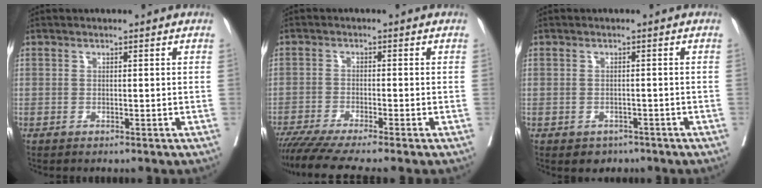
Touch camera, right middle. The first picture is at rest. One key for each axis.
{"total": 8.7, "fx": -7.2, "fy": -0.6, "fz": 4.7, "tx": -0.065, "ty": -0.020, "tz": -0.118}
{"total": 3.0, "fx": -2.1, "fy": 2.1, "fz": 0.5, "tx": -0.002, "ty": 0.004, "tz": -0.026}